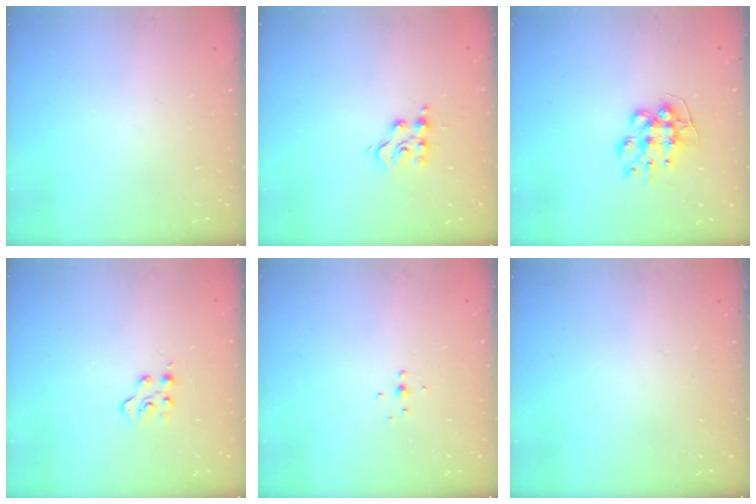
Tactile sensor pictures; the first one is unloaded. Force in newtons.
{"total": 7.9, "press": 7.8, "slide": 0.7}
{"total": 8.9, "press": 8.9, "slide": 0.2}
{"total": 3.6, "press": 3.5, "slide": 0.4}
{"total": 3.8, "press": 3.7, "slide": 0.8}
{"total": 0.0}